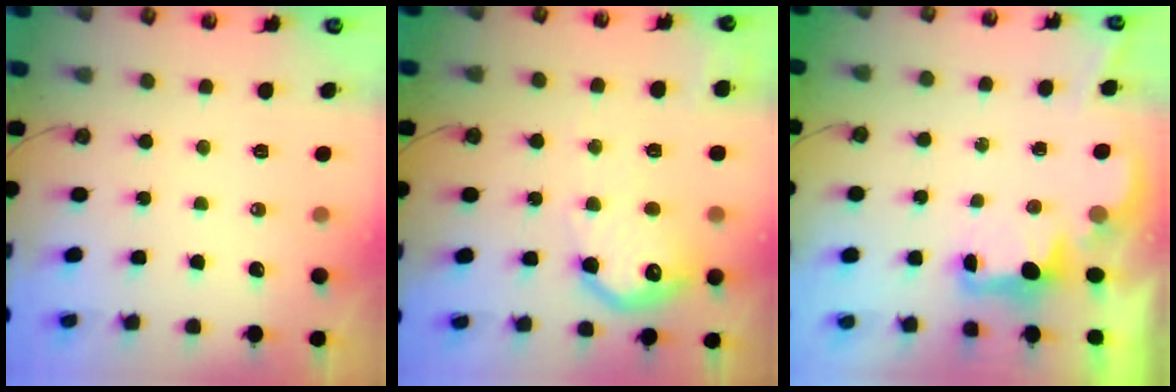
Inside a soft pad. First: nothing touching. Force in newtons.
{"total": 15.5, "press": 15.4, "slide": 1.1}
{"total": 2.1, "press": 2.0, "slide": 0.8}